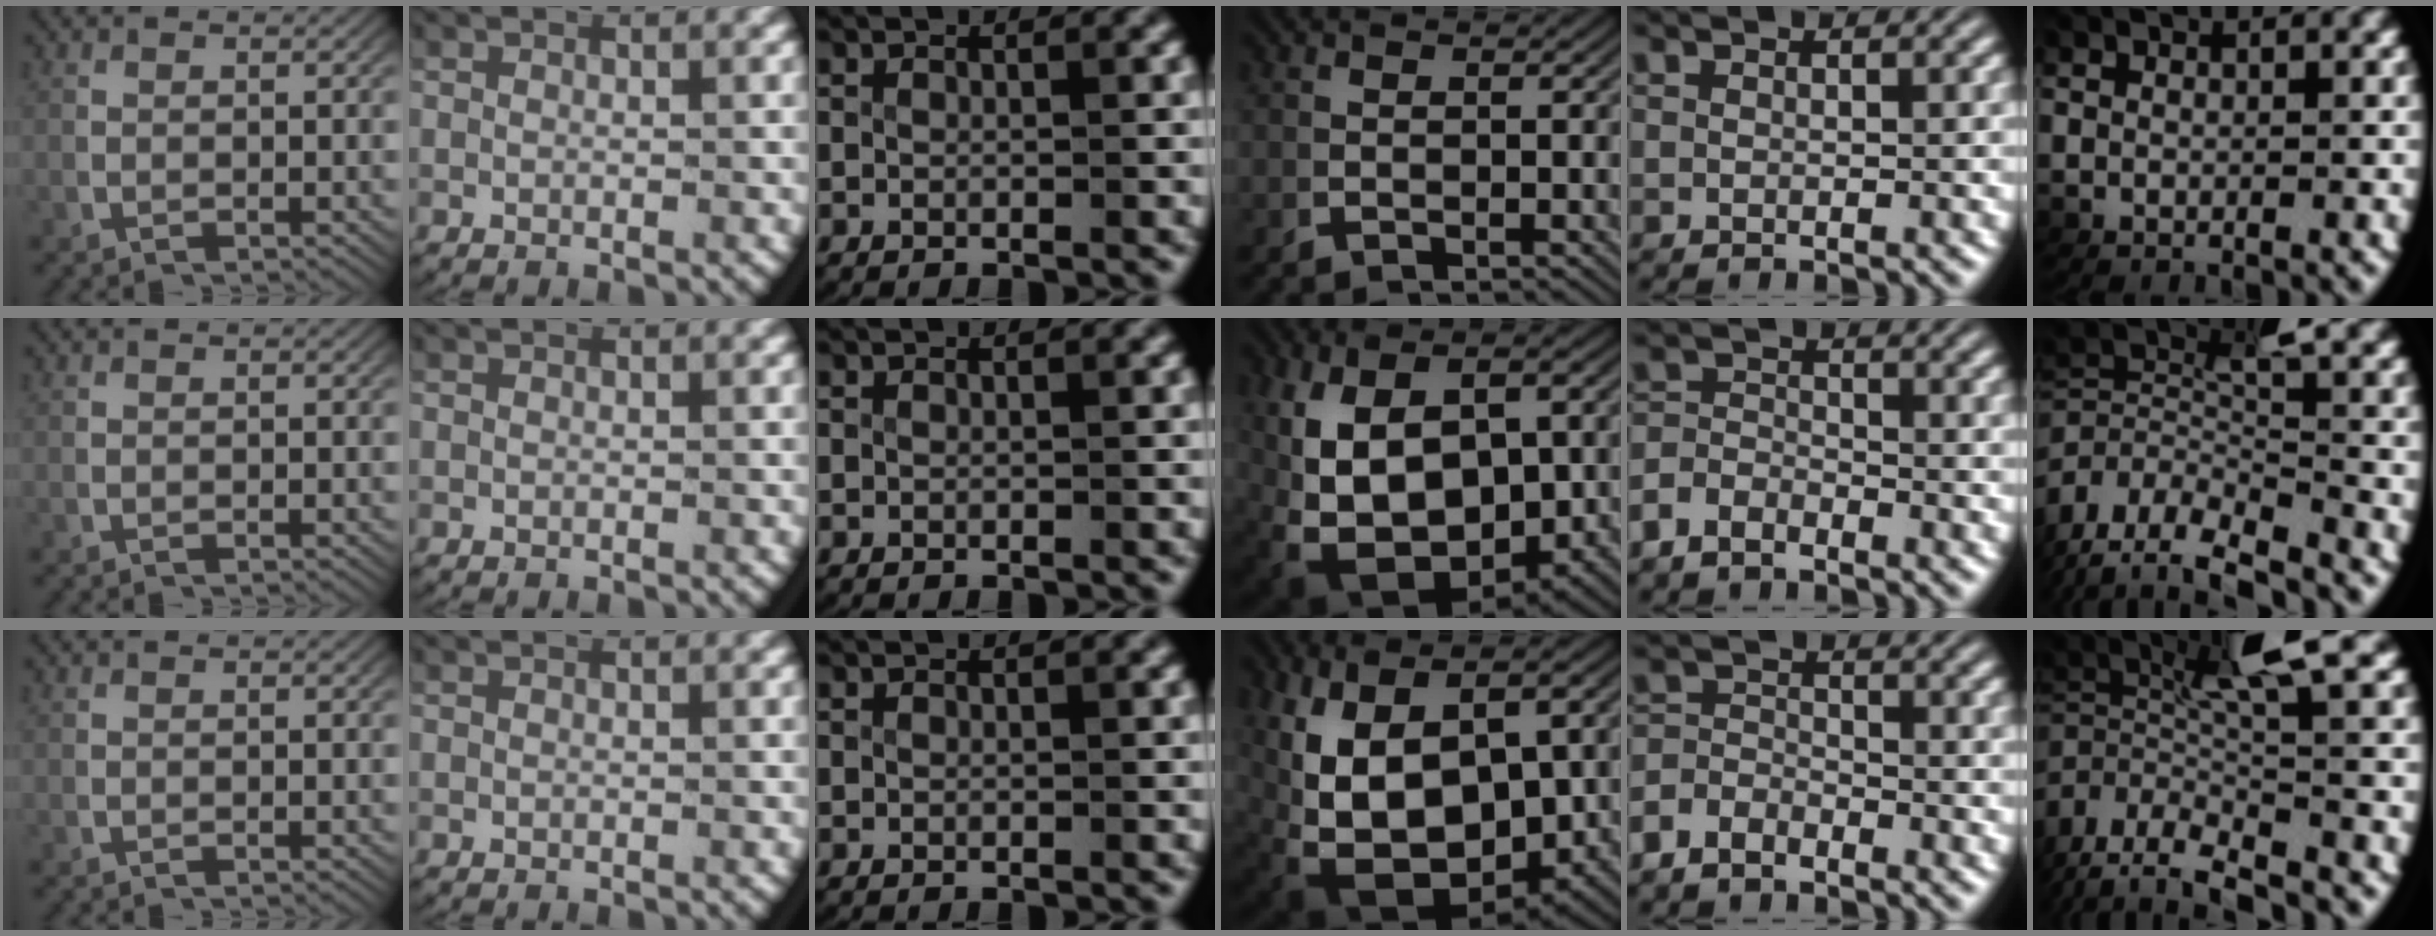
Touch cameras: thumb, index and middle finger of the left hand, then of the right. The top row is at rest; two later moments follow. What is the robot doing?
{"motion": "lift_and_place", "object": "coat"}